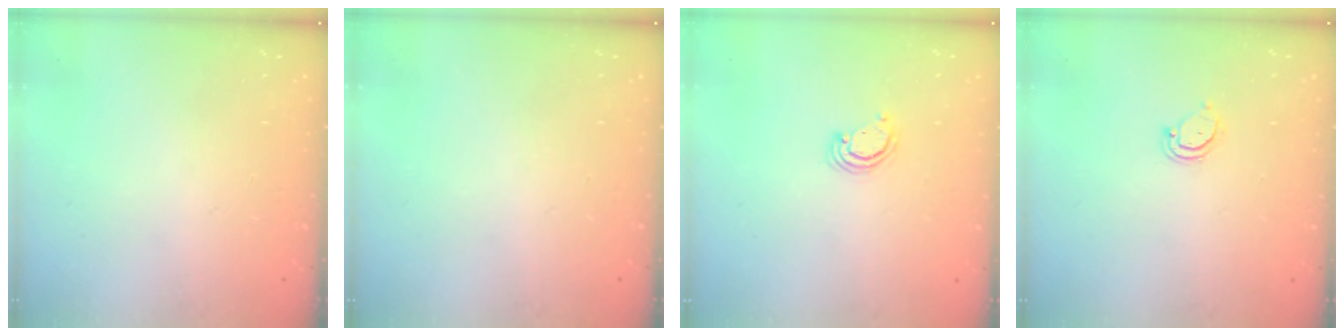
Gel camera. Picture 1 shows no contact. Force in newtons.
{"total": 0.0}
{"total": 2.3, "press": 2.3, "slide": 0.3}
{"total": 3.4, "press": 3.4, "slide": 0.6}